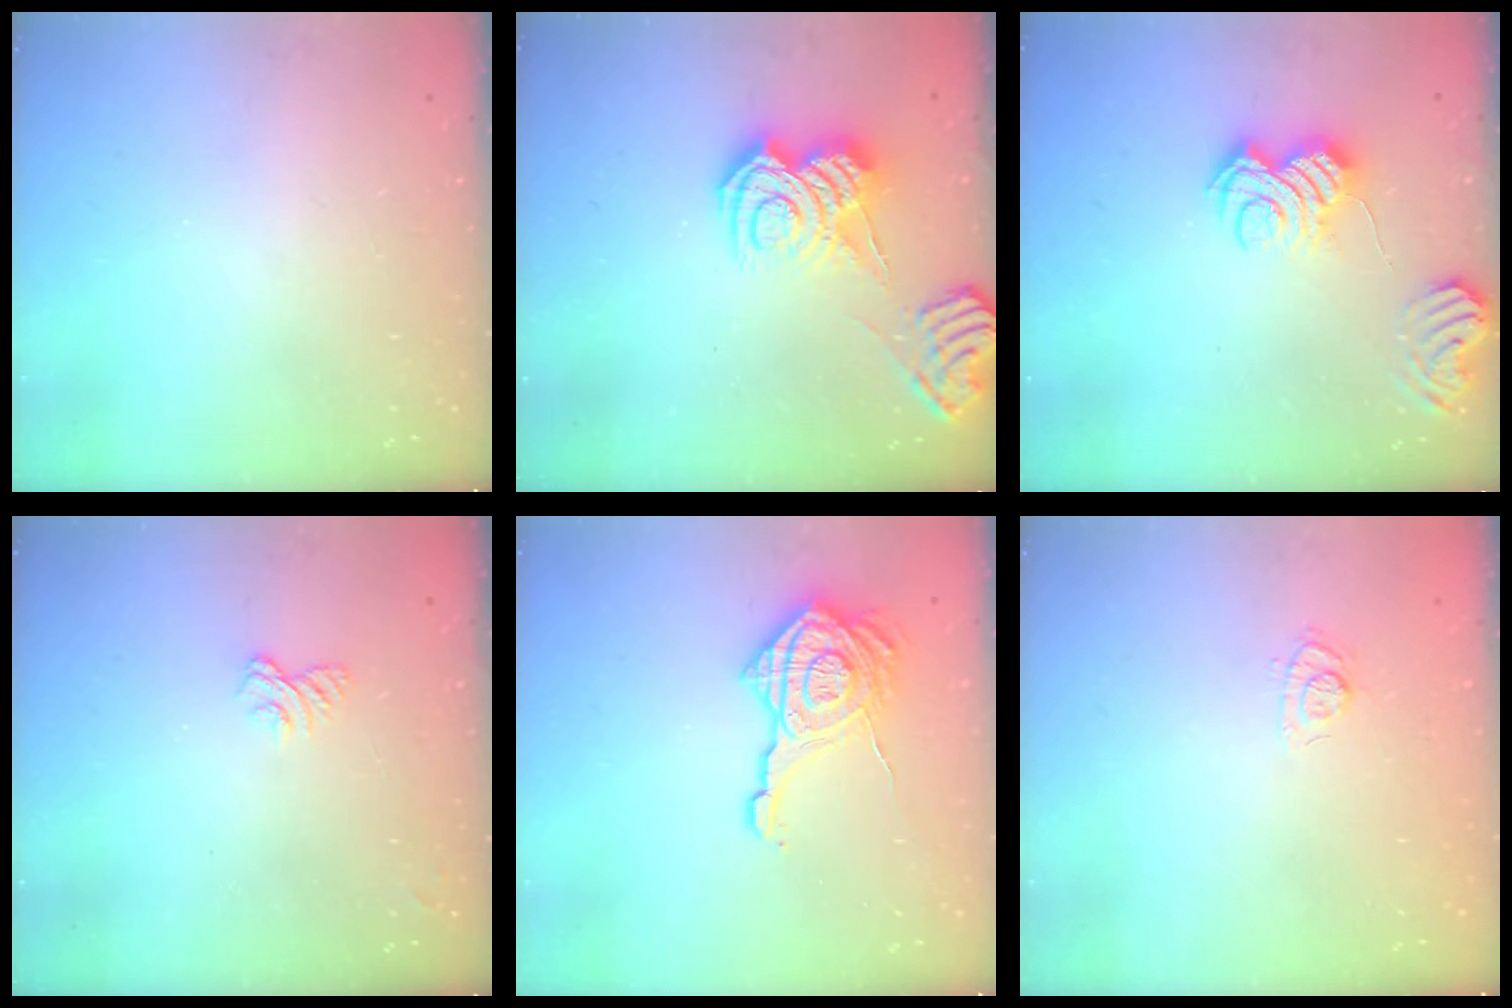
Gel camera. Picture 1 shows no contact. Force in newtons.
{"total": 12.0, "press": 12.0, "slide": 1.4}
{"total": 8.9, "press": 8.9, "slide": 0.7}
{"total": 2.7, "press": 2.3, "slide": 1.4}
{"total": 19.4, "press": 19.4, "slide": 1.1}
{"total": 7.9, "press": 7.7, "slide": 1.6}